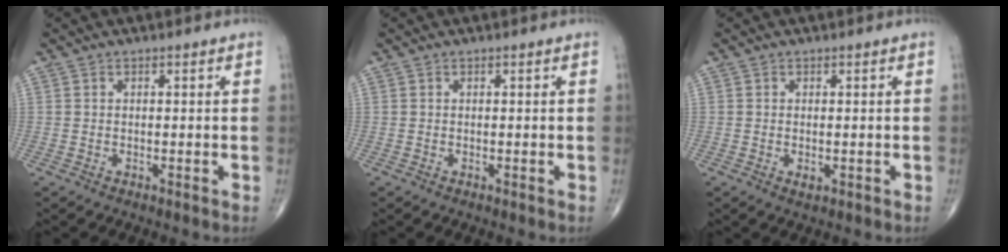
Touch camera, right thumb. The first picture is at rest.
{"total": 0.0}
{"total": 1.2, "force": [-0.3, 0.5, 1.0], "torque": [-0.018, -0.003, -0.003]}